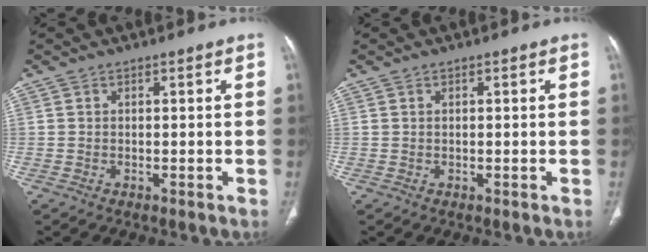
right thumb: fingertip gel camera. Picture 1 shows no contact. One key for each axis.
{"total": 0.0}